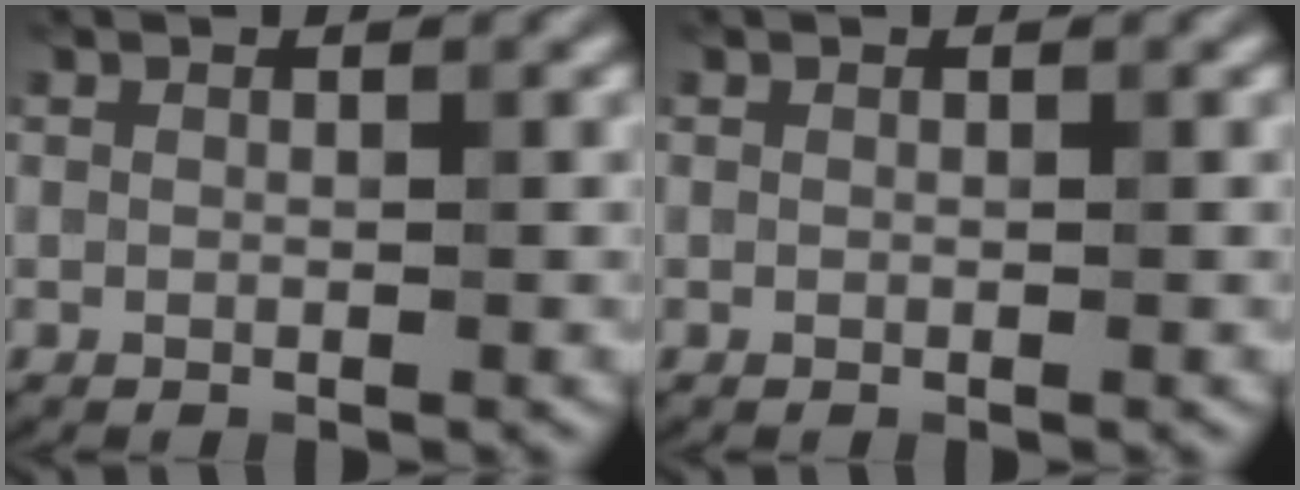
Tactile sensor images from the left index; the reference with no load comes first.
{"total": 0.0}